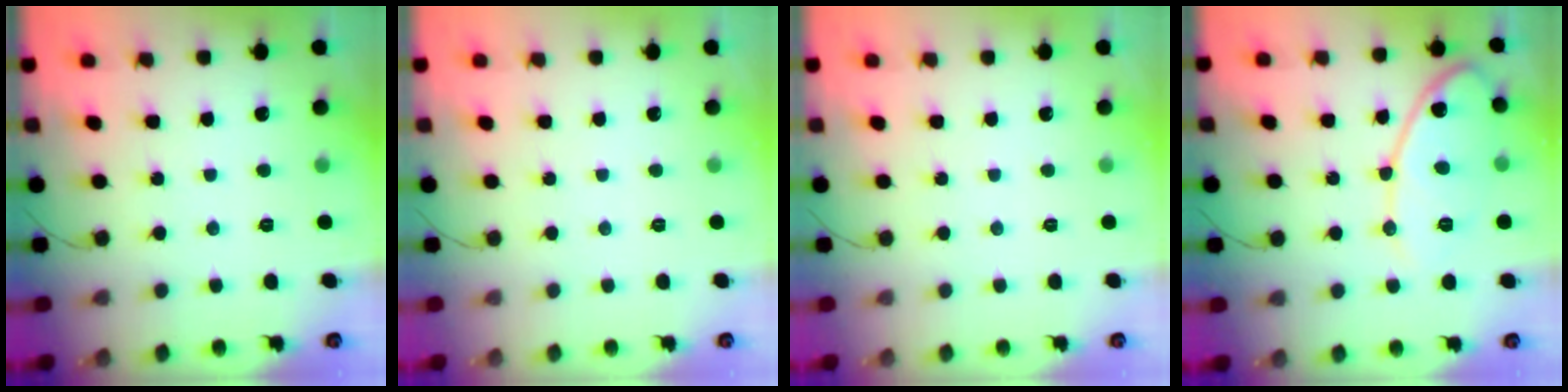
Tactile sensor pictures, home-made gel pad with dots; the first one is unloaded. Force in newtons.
{"total": 0.0}
{"total": 0.0}
{"total": 13.5, "press": 13.5, "slide": 1.2}